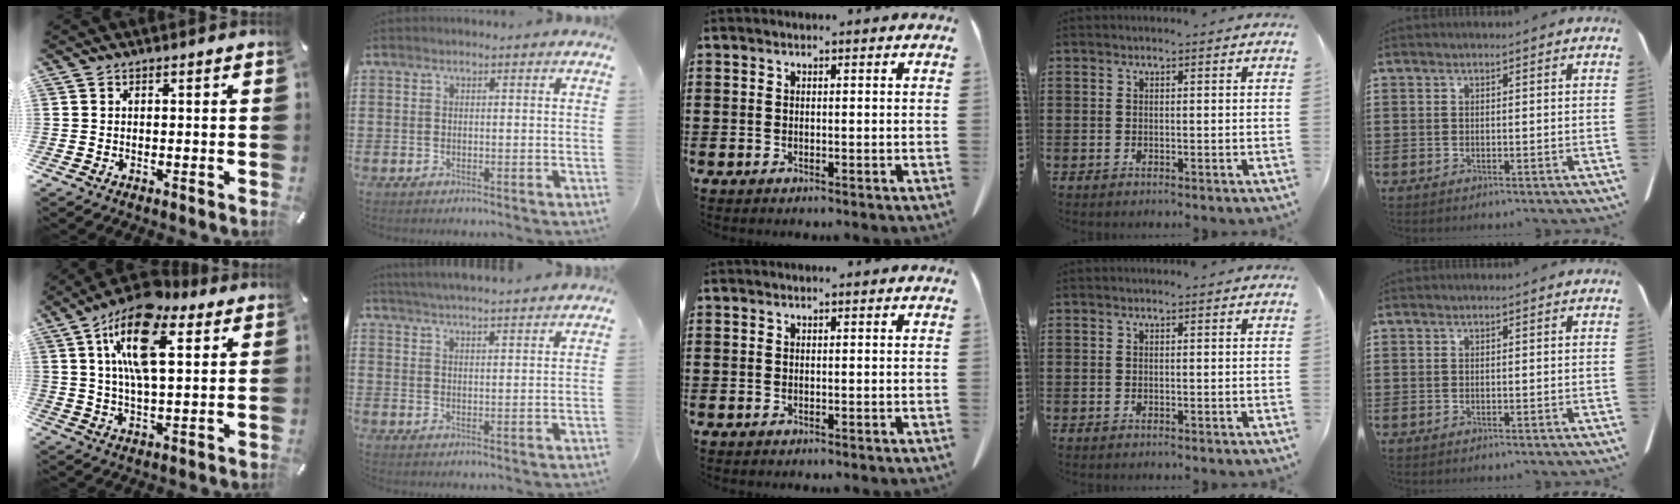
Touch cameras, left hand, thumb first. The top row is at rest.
{"thumb": {"total": 17.1, "force": [7.8, 7.9, 13.0], "torque": [-0.247, -0.012, 0.130]}, "index": {"total": 3.6, "force": [3.5, -0.8, 0.4], "torque": [-0.018, -0.015, 0.061]}}